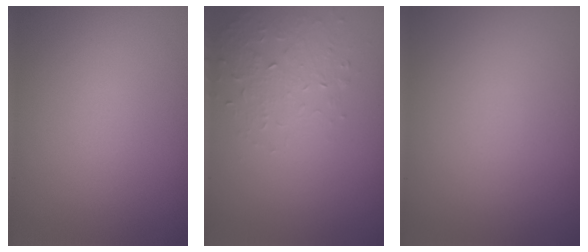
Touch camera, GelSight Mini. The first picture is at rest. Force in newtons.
{"total": 1.6, "press": 0.9, "slide": 1.3}
{"total": 0.0}